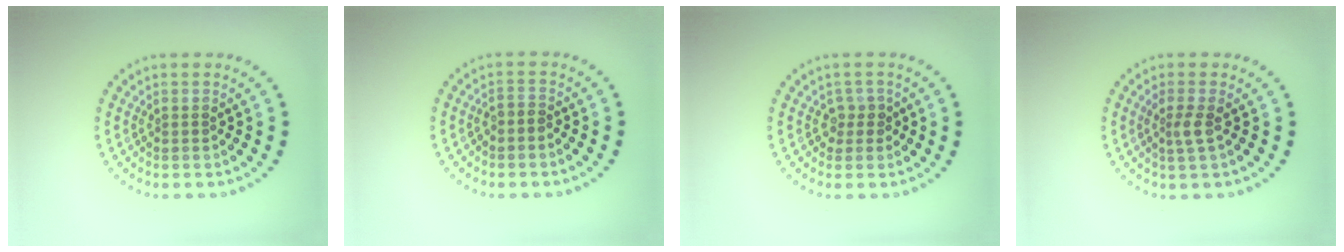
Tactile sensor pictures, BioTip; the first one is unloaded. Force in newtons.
{"total": 0.8, "press": 0.4, "slide": 0.7}
{"total": 1.5, "press": 1.1, "slide": 1.0}
{"total": 1.6, "press": 1.2, "slide": 1.0}